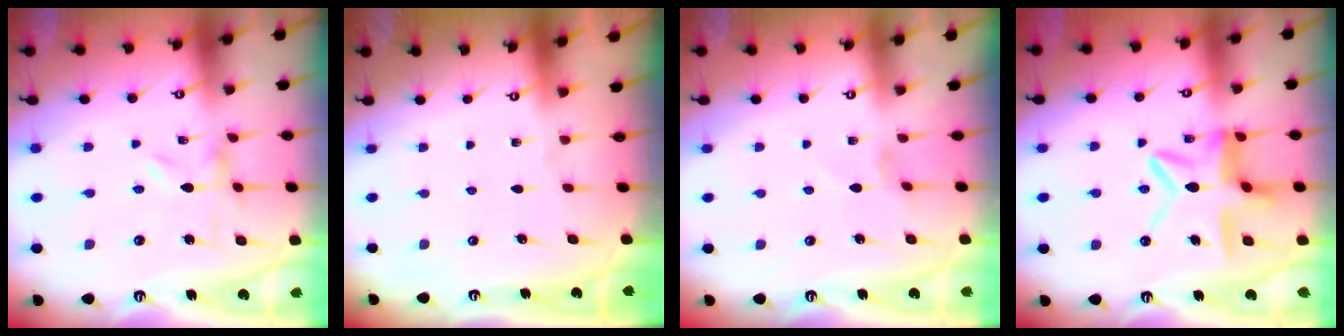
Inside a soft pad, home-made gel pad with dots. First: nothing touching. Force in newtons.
{"total": 0.0}
{"total": 0.5, "press": 0.4, "slide": 0.3}
{"total": 12.2, "press": 12.1, "slide": 1.4}